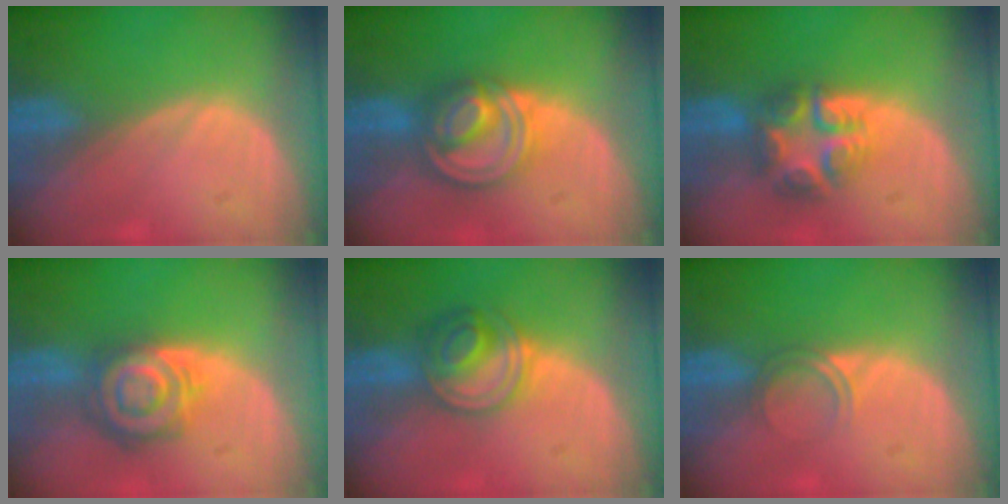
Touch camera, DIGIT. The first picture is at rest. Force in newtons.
{"total": 8.2, "press": 6.9, "slide": 4.3}
{"total": 7.6, "press": 6.6, "slide": 3.6}
{"total": 8.1, "press": 7.1, "slide": 3.9}
{"total": 5.7, "press": 5.7, "slide": 0.4}
{"total": 2.1, "press": 1.8, "slide": 1.1}